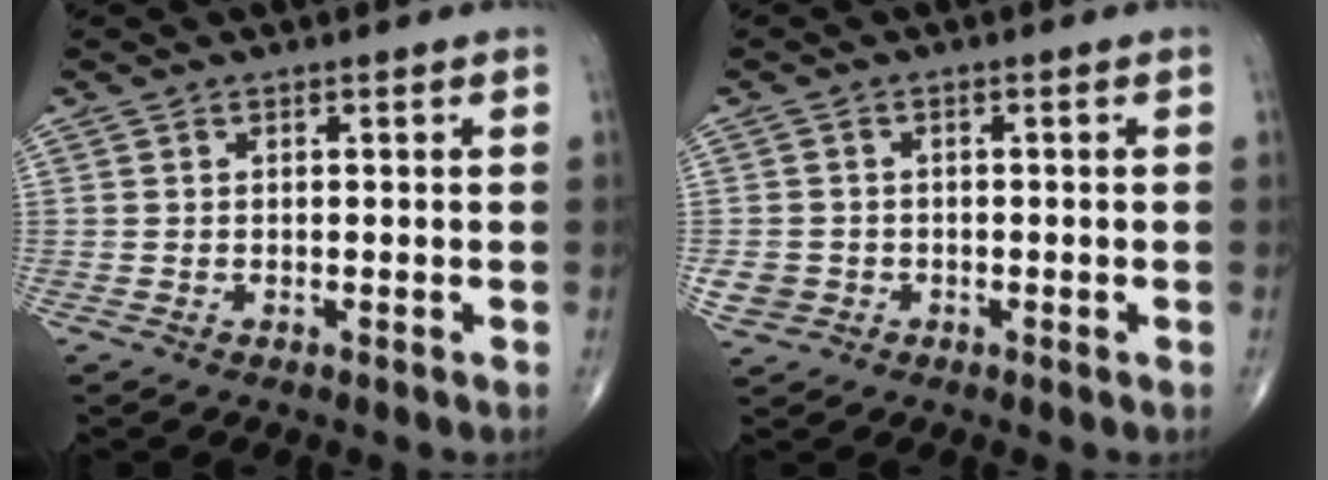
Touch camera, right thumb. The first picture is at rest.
{"total": 3.3, "force": [-1.0, 3.0, 1.0], "torque": [-0.010, 0.005, -0.014]}